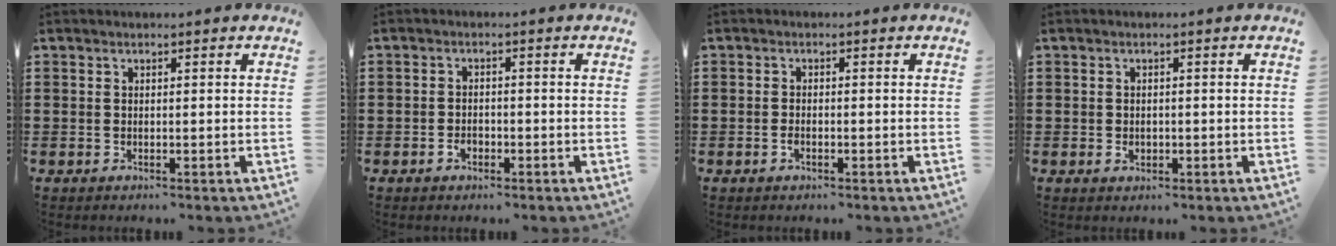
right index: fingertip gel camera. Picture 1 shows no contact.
{"total": 1.8, "force": [-1.0, 1.1, 1.0], "torque": [-0.021, -0.001, -0.019]}
{"total": 1.2, "force": [-0.6, 0.5, 0.9], "torque": [-0.018, -0.002, -0.012]}
{"total": 1.2, "force": [-0.2, 0.9, 0.8], "torque": [-0.018, 0.004, -0.005]}